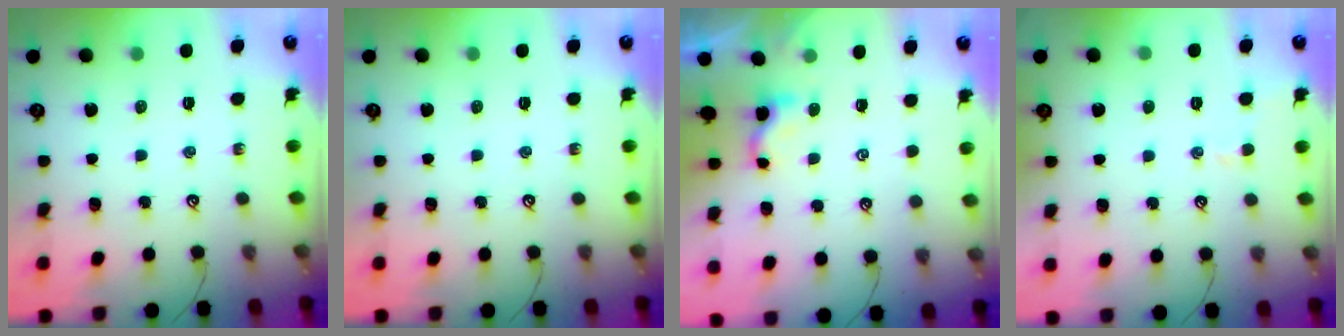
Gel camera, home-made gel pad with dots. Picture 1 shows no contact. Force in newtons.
{"total": 0.0}
{"total": 2.9, "press": 2.9, "slide": 0.2}
{"total": 0.8, "press": 0.7, "slide": 0.5}